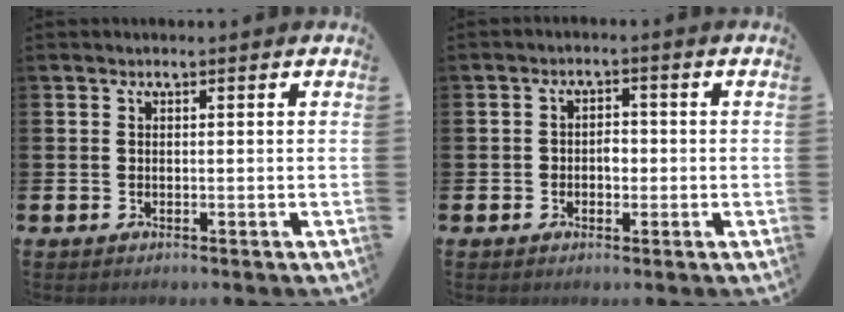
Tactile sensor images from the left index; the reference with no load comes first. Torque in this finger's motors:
{"motor_torque": [0.03, 0.12, 0.04, 0.00]}